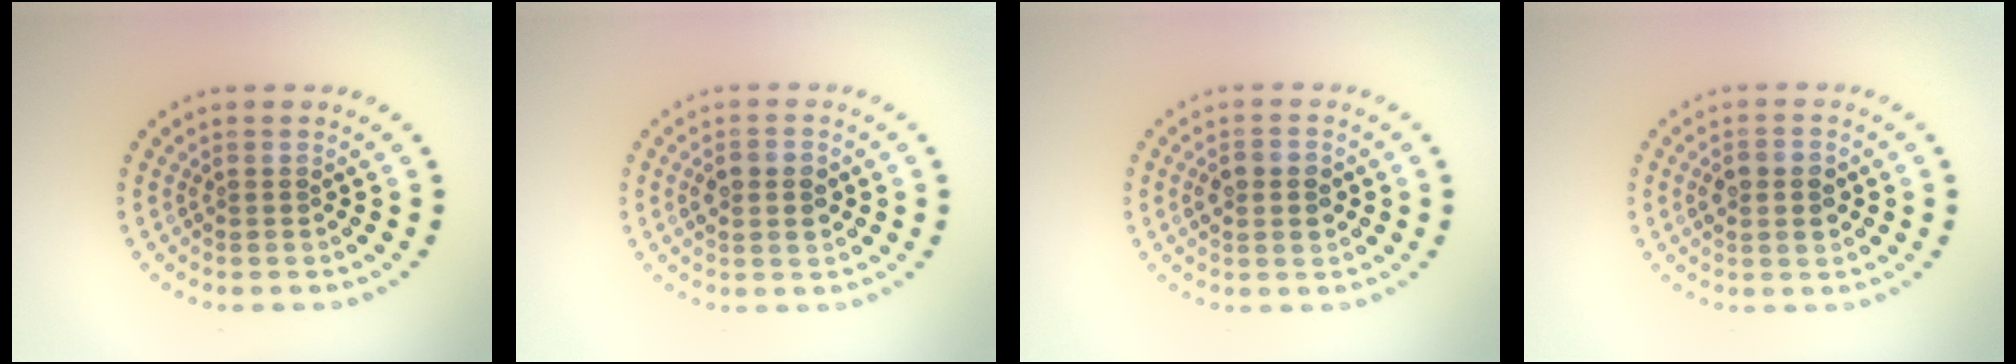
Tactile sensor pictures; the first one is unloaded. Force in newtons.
{"total": 2.3, "press": 2.3, "slide": 0.1}
{"total": 2.8, "press": 2.8, "slide": 0.0}
{"total": 2.7, "press": 2.7, "slide": 0.2}